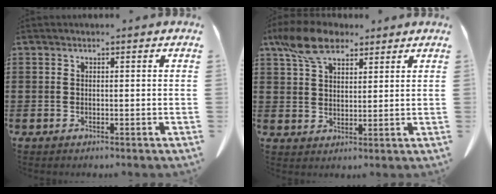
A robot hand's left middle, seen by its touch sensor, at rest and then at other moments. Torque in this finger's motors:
{"motor_torque": [1.58, 0.56, 0.73, 0.21]}